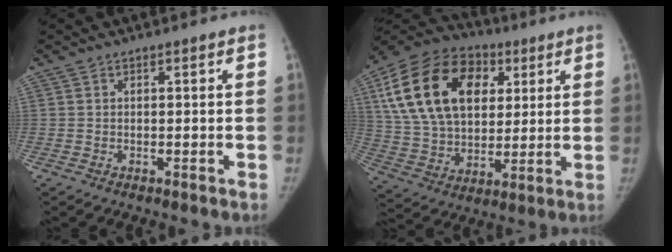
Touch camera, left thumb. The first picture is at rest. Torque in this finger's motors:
{"motor_torque": [0.10, 0.91, 1.44, -1.34, 0.18]}